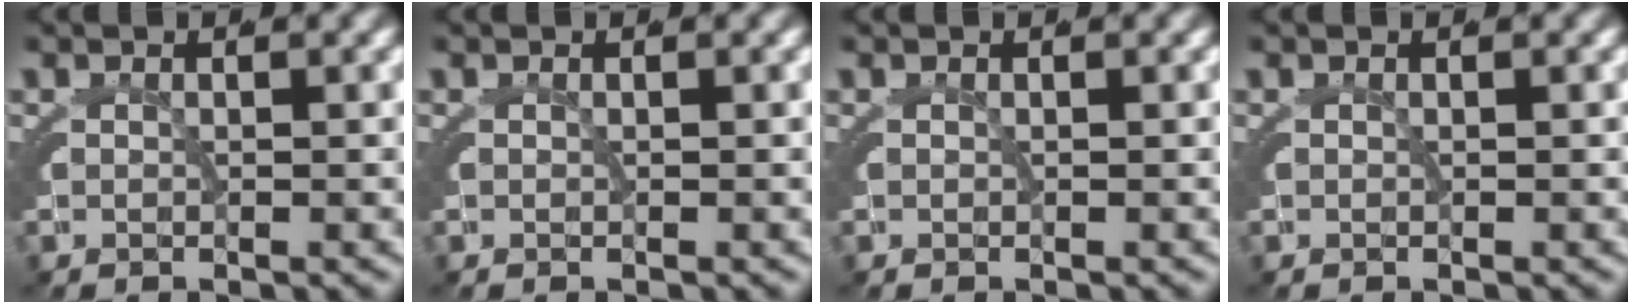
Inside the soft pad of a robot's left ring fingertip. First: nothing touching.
{"total": 0.0}
{"total": 0.0}
{"total": 0.0}